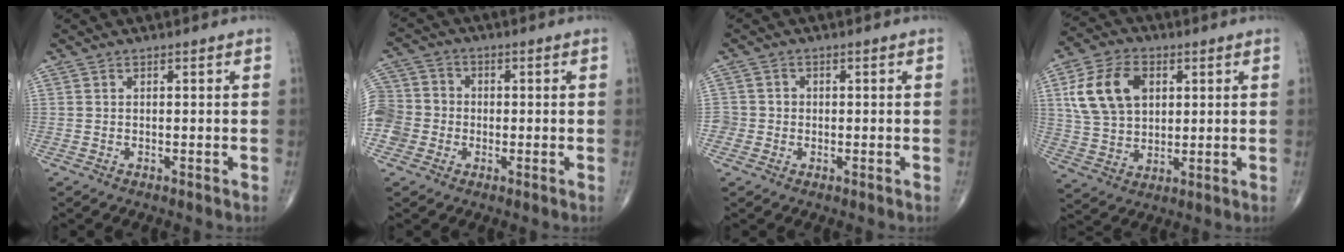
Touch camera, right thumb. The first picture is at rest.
{"total": 11.2, "force": [-2.2, 10.2, 4.0], "torque": [-0.094, 0.031, -0.041]}
{"total": 2.7, "force": [-0.6, 2.6, 0.1], "torque": [0.022, 0.010, -0.015]}
{"total": 13.7, "force": [3.9, 9.6, 9.0], "torque": [-0.150, 0.001, 0.073]}